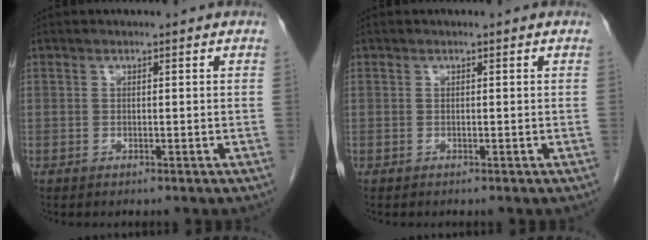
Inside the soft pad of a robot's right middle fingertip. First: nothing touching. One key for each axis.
{"total": 0.0}